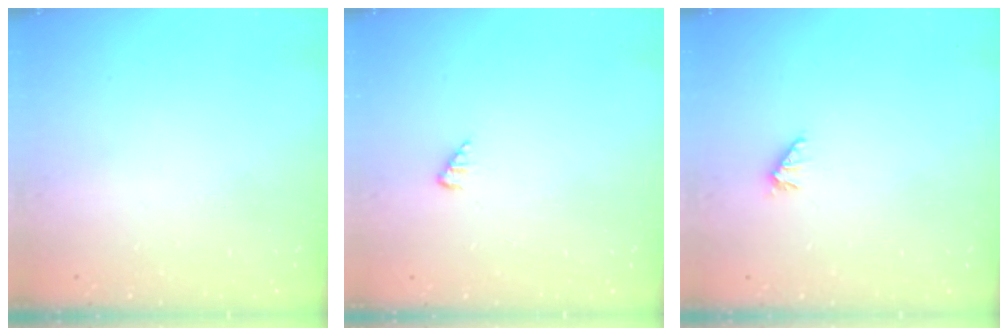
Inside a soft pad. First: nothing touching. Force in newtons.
{"total": 2.2, "press": 2.2, "slide": 0.2}
{"total": 1.6, "press": 1.6, "slide": 0.4}